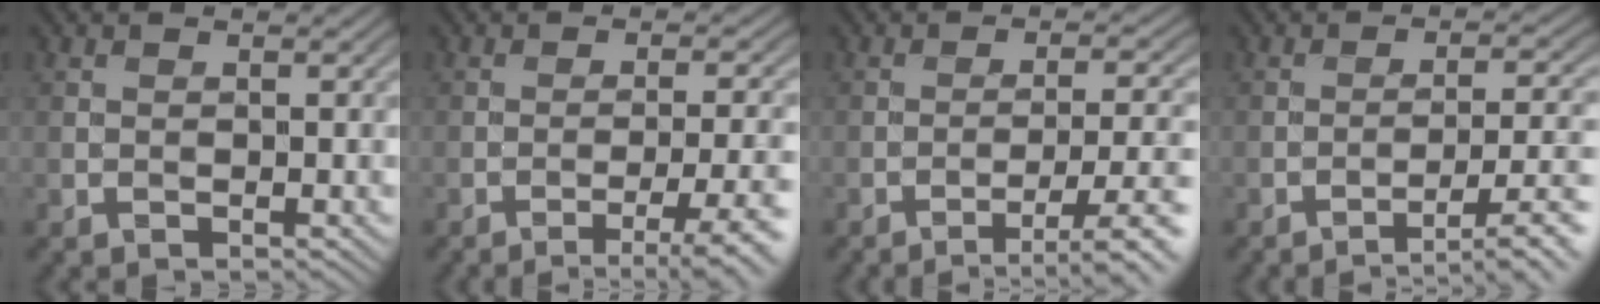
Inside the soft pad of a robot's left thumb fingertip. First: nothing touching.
{"total": 6.7, "force": [-3.7, 1.3, 5.5], "torque": [-0.088, 0.002, -0.046]}
{"total": 6.3, "force": [-3.4, 1.3, 5.2], "torque": [-0.086, -0.001, -0.044]}
{"total": 6.8, "force": [-4.2, 1.5, 5.2], "torque": [-0.080, 0.005, -0.057]}